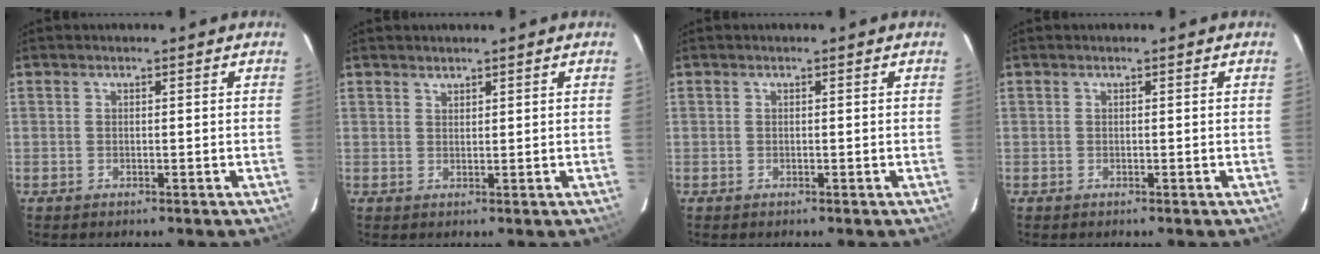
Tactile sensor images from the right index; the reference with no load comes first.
{"total": 1.0, "force": [1.0, 0.4, 0.1], "torque": [-0.002, 0.002, 0.019]}
{"total": 0.0}
{"total": 0.0}